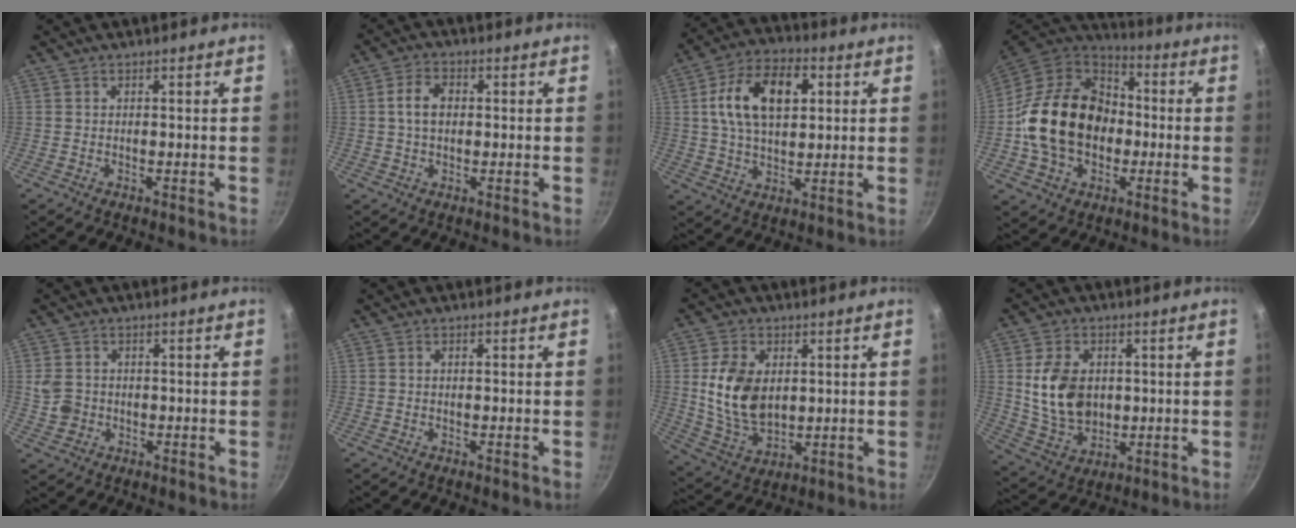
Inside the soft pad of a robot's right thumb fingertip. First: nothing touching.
{"total": 5.6, "force": [0.4, 3.9, 4.0], "torque": [-0.063, 0.012, 0.001]}
{"total": 15.7, "force": [3.7, 9.6, 11.9], "torque": [-0.185, 0.009, 0.055]}
{"total": 22.1, "force": [-1.6, 17.0, 14.1], "torque": [-0.224, 0.044, -0.030]}
{"total": 4.9, "force": [-0.4, 4.4, 2.2], "torque": [-0.032, 0.005, -0.006]}
{"total": 0.9, "force": [0.0, 0.6, 0.6], "torque": [-0.011, 0.005, 0.000]}
{"total": 13.1, "force": [1.7, 9.0, 9.4], "torque": [-0.159, -0.018, 0.044]}
{"total": 13.3, "force": [1.1, 9.8, 8.9], "torque": [-0.145, -0.007, 0.031]}